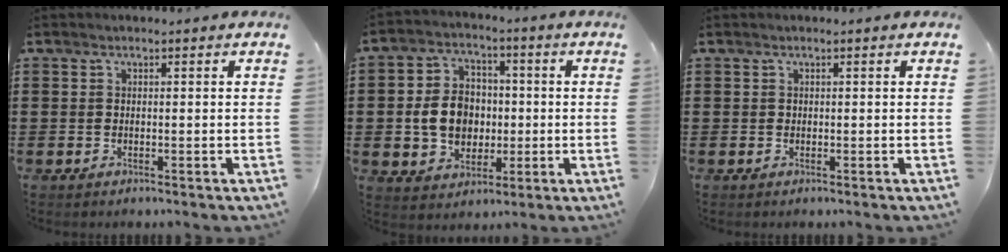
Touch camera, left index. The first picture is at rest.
{"total": 8.1, "force": [-0.5, 6.8, 4.3], "torque": [-0.102, 0.014, -0.011]}
{"total": 0.0}